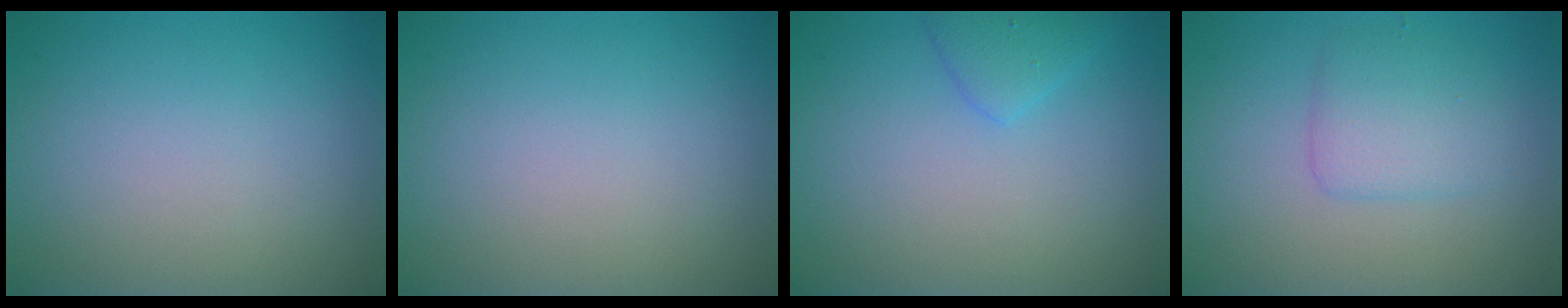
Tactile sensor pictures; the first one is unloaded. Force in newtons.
{"total": 0.0}
{"total": 1.7, "press": 1.7, "slide": 0.1}
{"total": 2.7, "press": 2.7, "slide": 0.1}